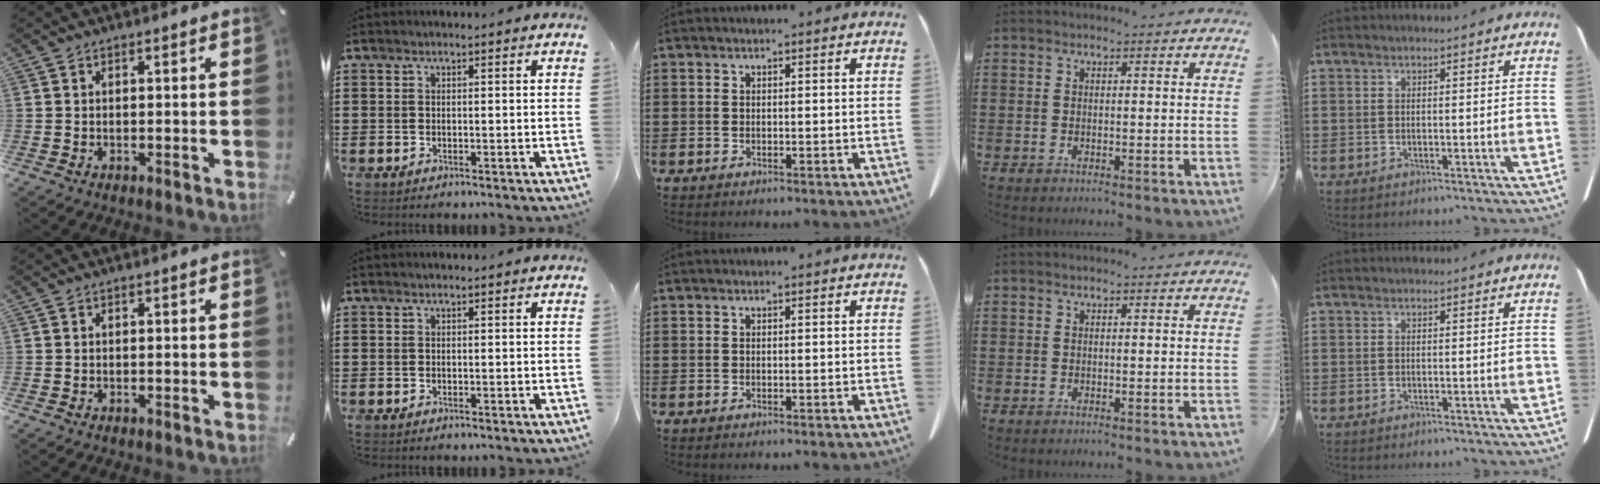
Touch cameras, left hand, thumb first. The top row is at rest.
{}